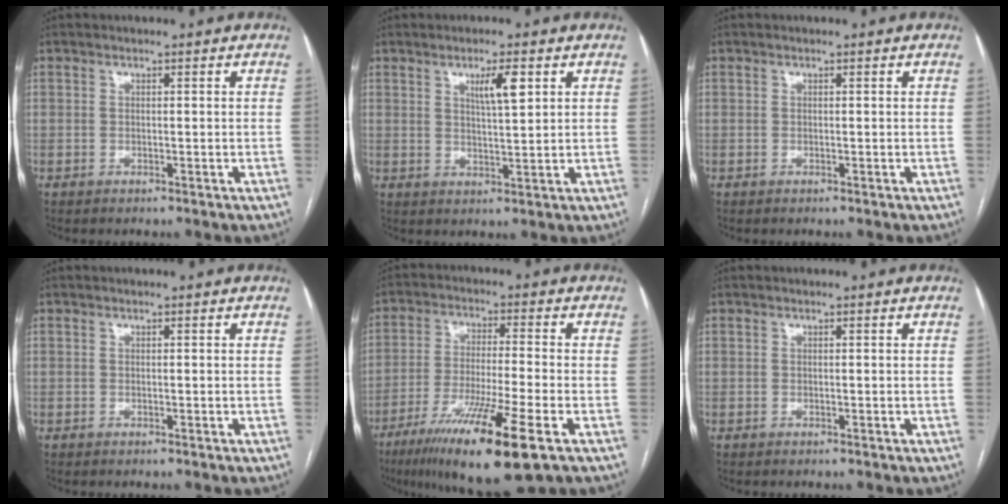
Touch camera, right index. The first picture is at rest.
{"total": 4.6, "force": [2.1, 0.5, 4.0], "torque": [-0.068, -0.001, 0.036]}
{"total": 0.0}
{"total": 0.0}
{"total": 15.8, "force": [-8.6, 0.4, 13.3], "torque": [-0.237, -0.042, -0.148]}
{"total": 0.0}